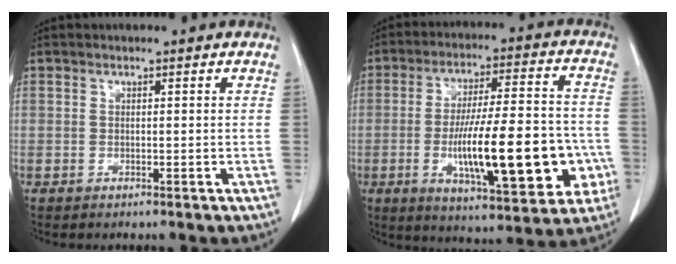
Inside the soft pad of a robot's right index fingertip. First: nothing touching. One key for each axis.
{"total": 20.4, "fx": -4.7, "fy": 4.5, "fz": 19.3, "tx": -0.290, "ty": 0.009, "tz": -0.060}